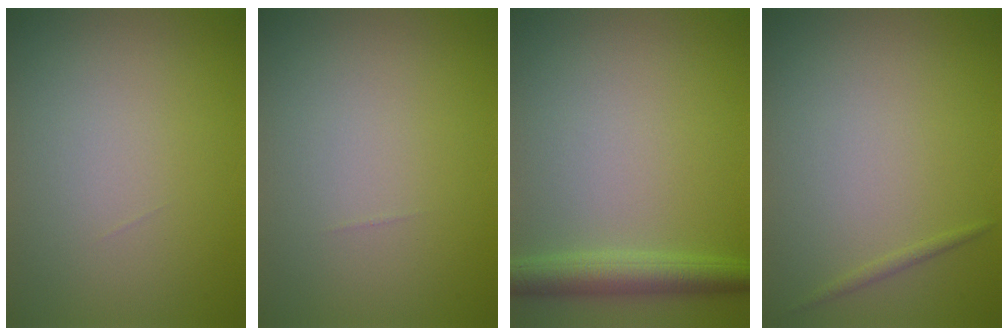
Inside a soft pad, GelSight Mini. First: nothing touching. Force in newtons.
{"total": 0.0}
{"total": 3.5, "press": 3.5, "slide": 0.1}
{"total": 0.6, "press": 0.6, "slide": 0.0}